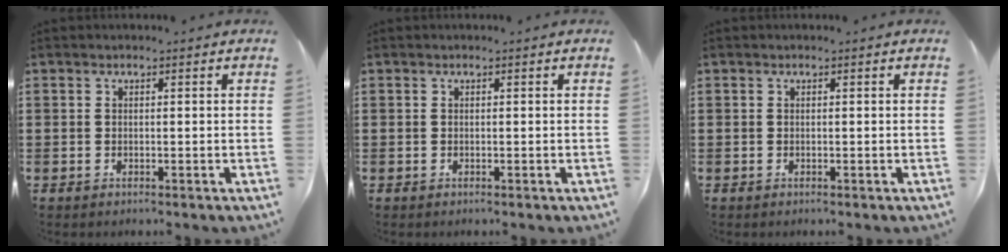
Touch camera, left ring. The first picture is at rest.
{"total": 0.0}
{"total": 0.0}